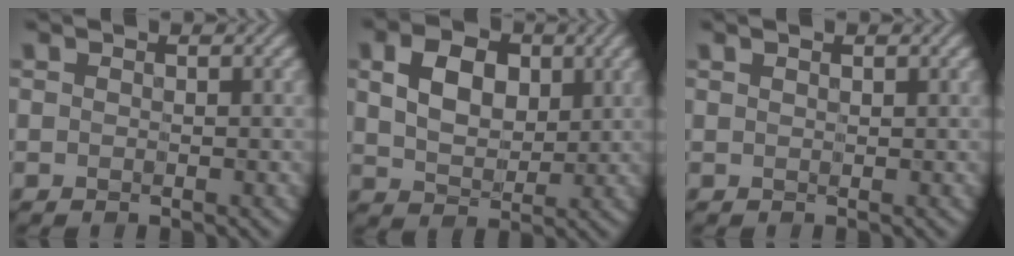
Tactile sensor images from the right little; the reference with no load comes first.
{"total": 4.9, "force": [1.0, 3.4, 3.4], "torque": [-0.069, 0.001, 0.014]}
{"total": 0.9, "force": [0.6, 0.3, 0.6], "torque": [-0.005, 0.005, 0.004]}